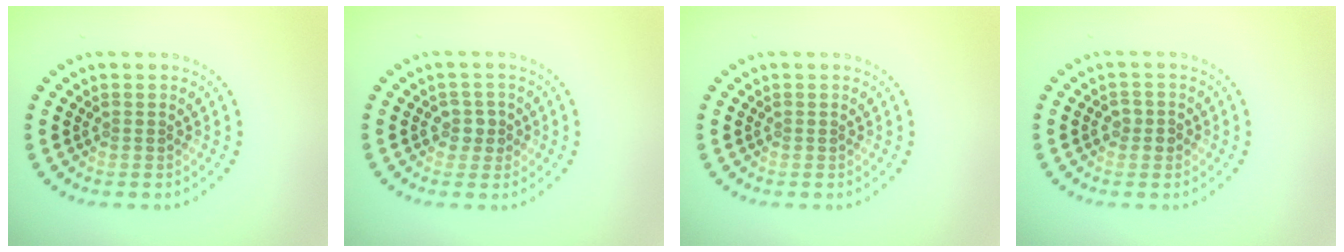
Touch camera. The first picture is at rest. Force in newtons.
{"total": 1.6, "press": 1.5, "slide": 0.7}
{"total": 0.0}
{"total": 1.4, "press": 1.4, "slide": 0.3}